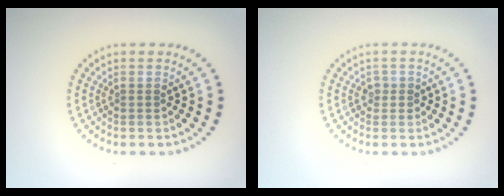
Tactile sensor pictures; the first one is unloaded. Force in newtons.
{"total": 1.2, "press": 1.0, "slide": 0.6}